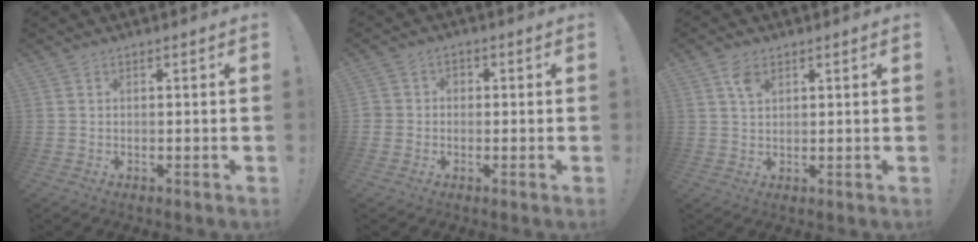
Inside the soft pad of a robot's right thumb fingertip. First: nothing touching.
{"total": 3.0, "force": [-0.9, 2.7, 1.0], "torque": [-0.015, 0.009, -0.017]}
{"total": 3.8, "force": [2.0, 2.1, 2.4], "torque": [-0.044, -0.001, 0.036]}